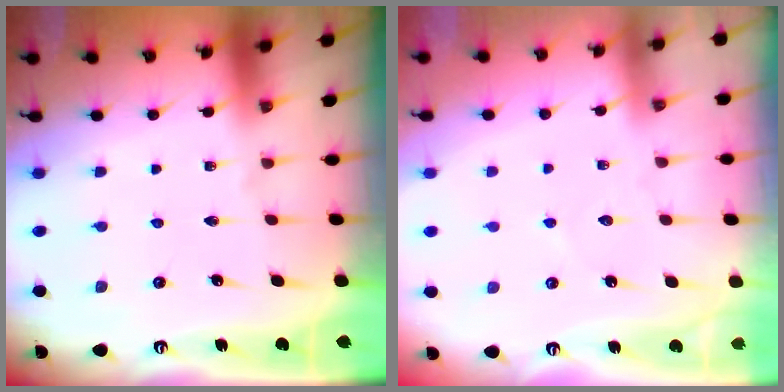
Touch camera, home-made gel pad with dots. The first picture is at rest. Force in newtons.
{"total": 2.5, "press": 2.5, "slide": 0.3}